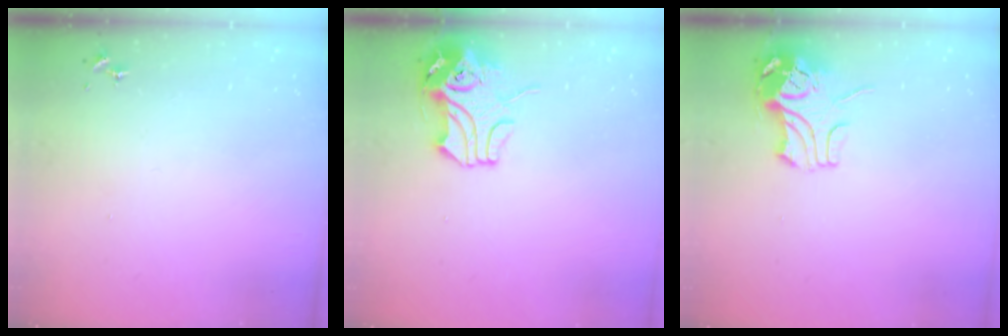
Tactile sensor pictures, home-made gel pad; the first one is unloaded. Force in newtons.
{"total": 11.9, "press": 11.8, "slide": 1.8}
{"total": 10.0, "press": 10.0, "slide": 1.3}